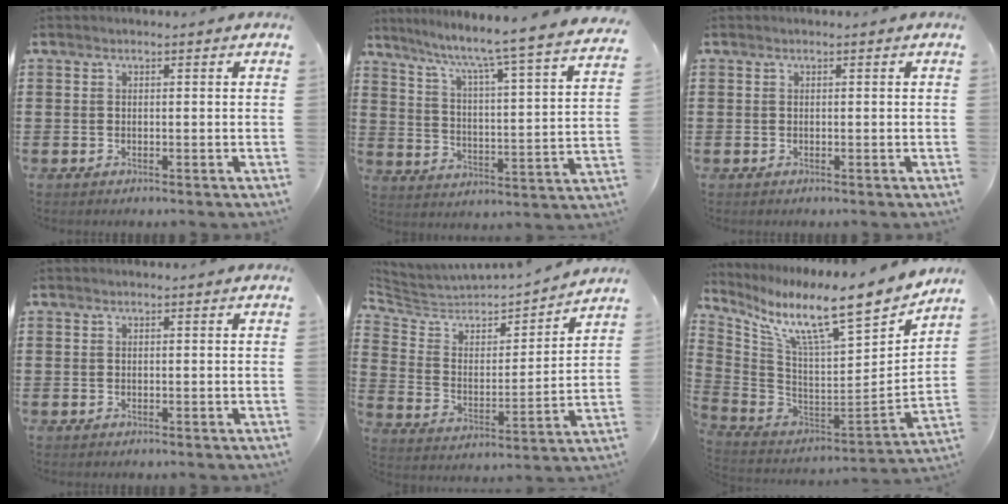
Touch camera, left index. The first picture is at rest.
{"total": 5.7, "force": [4.8, -1.3, 2.8], "torque": [-0.078, -0.055, 0.066]}
{"total": 0.0}
{"total": 0.0}
{"total": 4.3, "force": [3.8, 2.0, 0.9], "torque": [-0.047, -0.036, 0.057]}
{"total": 12.0, "force": [8.8, 1.5, 8.0], "torque": [-0.161, -0.075, 0.139]}